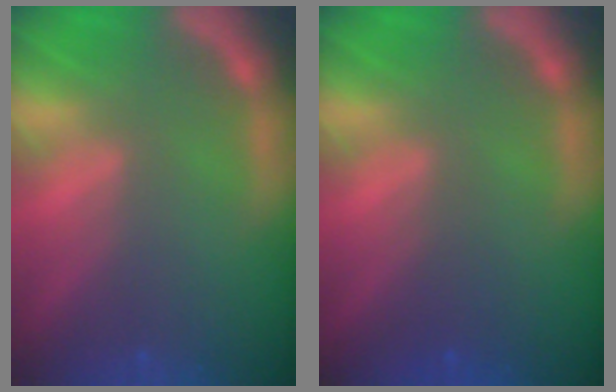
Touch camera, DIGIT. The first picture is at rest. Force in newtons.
{"total": 1.5}